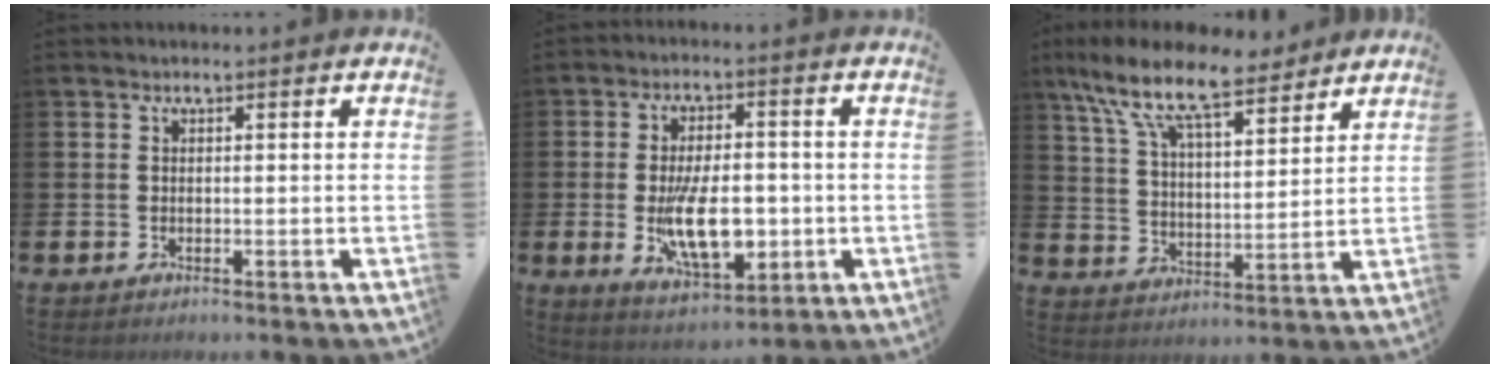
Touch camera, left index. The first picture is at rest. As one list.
[{"total": 8.8, "force": [-1.4, 4.5, 7.5], "torque": [-0.126, -0.001, -0.029]}, {"total": 11.1, "force": [8.8, 3.6, 5.7], "torque": [-0.141, -0.043, 0.156]}]